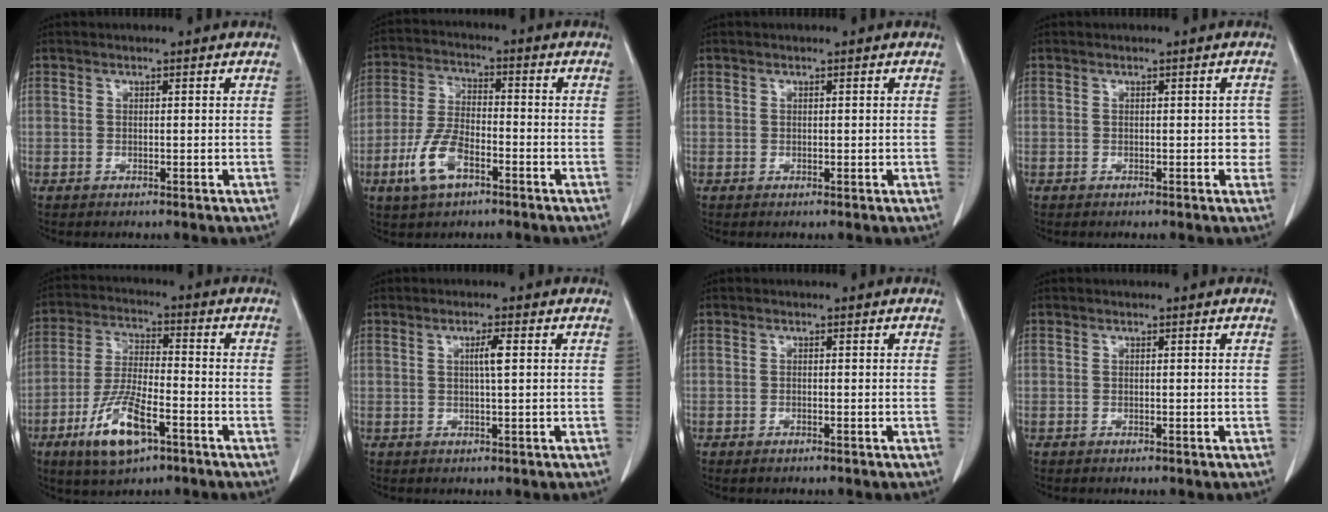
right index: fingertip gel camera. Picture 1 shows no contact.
{"total": 8.7, "force": [-4.2, 3.7, 6.6], "torque": [-0.151, 0.001, -0.079]}
{"total": 0.5, "force": [0.2, 0.4, 0.2], "torque": [0.002, 0.000, 0.002]}
{"total": 1.9, "force": [-0.1, 1.2, 1.4], "torque": [-0.009, 0.013, -0.002]}
{"total": 10.9, "force": [-5.5, 3.1, 8.9], "torque": [-0.183, -0.012, -0.095]}
{"total": 2.4, "force": [0.5, -0.1, 2.4], "torque": [-0.043, 0.001, 0.008]}
{"total": 0.5, "force": [-0.4, 0.2, 0.3], "torque": [-0.011, -0.001, -0.003]}
{"total": 0.0}